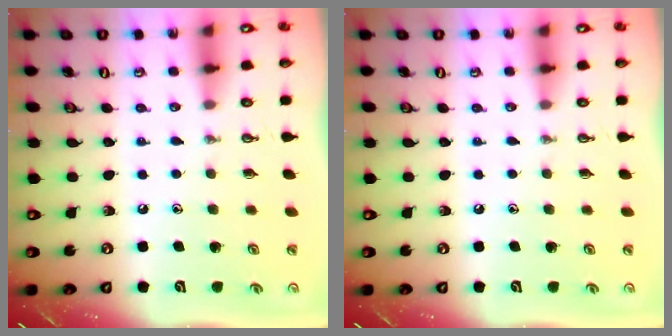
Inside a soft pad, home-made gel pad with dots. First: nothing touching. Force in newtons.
{"total": 0.0}